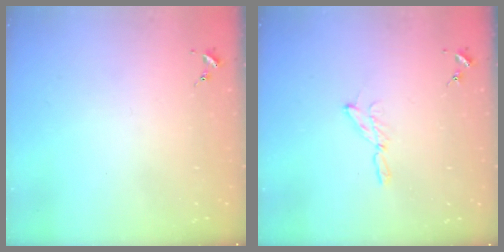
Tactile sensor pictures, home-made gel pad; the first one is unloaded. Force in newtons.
{"total": 4.1, "press": 4.1, "slide": 0.4}